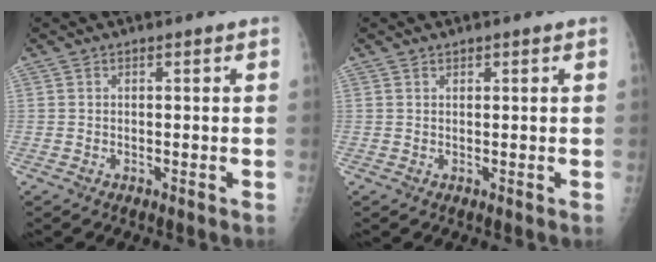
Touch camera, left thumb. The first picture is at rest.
{"total": 0.7, "force": [0.6, 0.3, 0.2], "torque": [-0.001, -0.003, 0.010]}